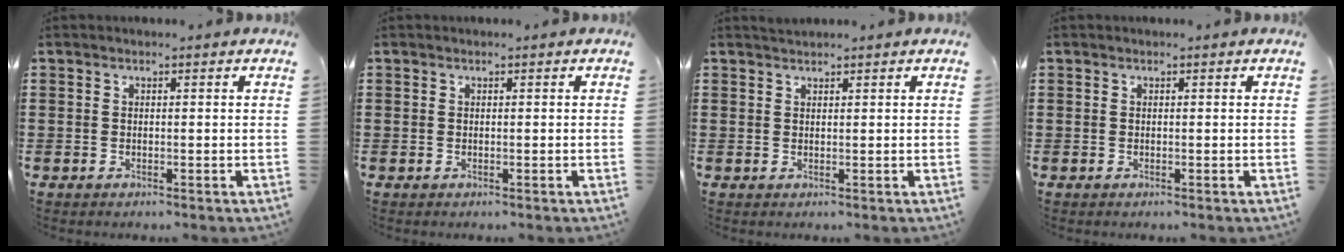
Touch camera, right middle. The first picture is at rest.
{"total": 0.0}
{"total": 0.9, "force": [0.9, 0.2, 0.1], "torque": [-0.005, 0.001, 0.017]}
{"total": 0.0}